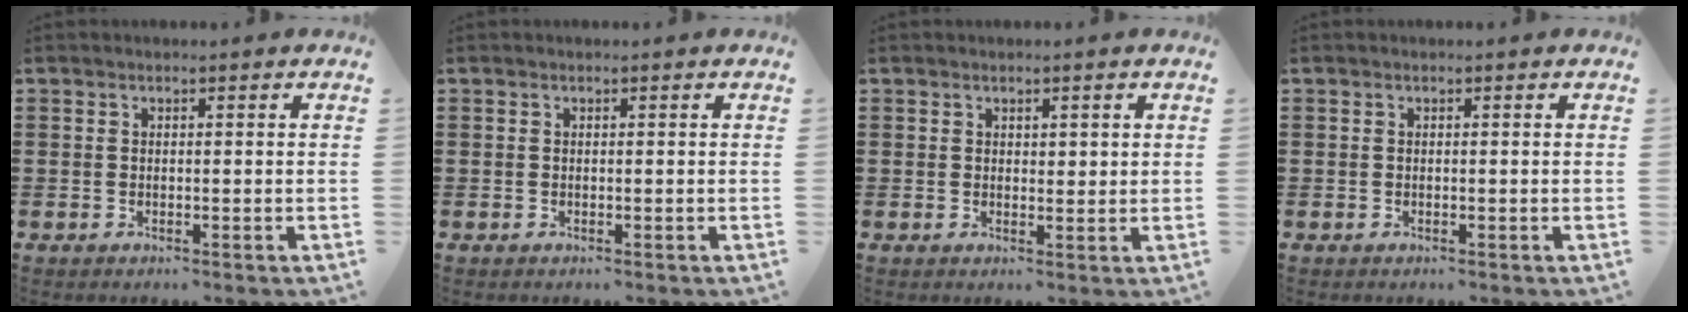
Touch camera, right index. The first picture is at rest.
{"total": 0.0}
{"total": 1.2, "force": [0.9, 0.6, 0.5], "torque": [-0.001, 0.001, 0.015]}
{"total": 0.0}